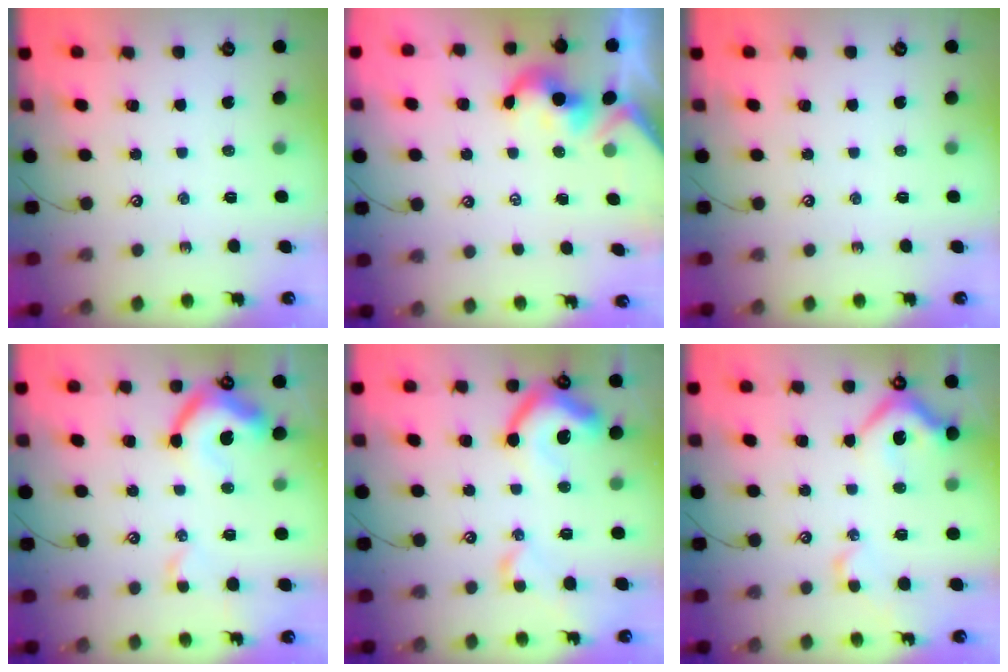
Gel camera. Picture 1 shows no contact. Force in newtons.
{"total": 1.9, "press": 1.9, "slide": 0.4}
{"total": 0.0}
{"total": 9.6, "press": 9.4, "slide": 1.8}
{"total": 13.1, "press": 13.0, "slide": 1.7}
{"total": 8.2, "press": 8.0, "slide": 1.7}